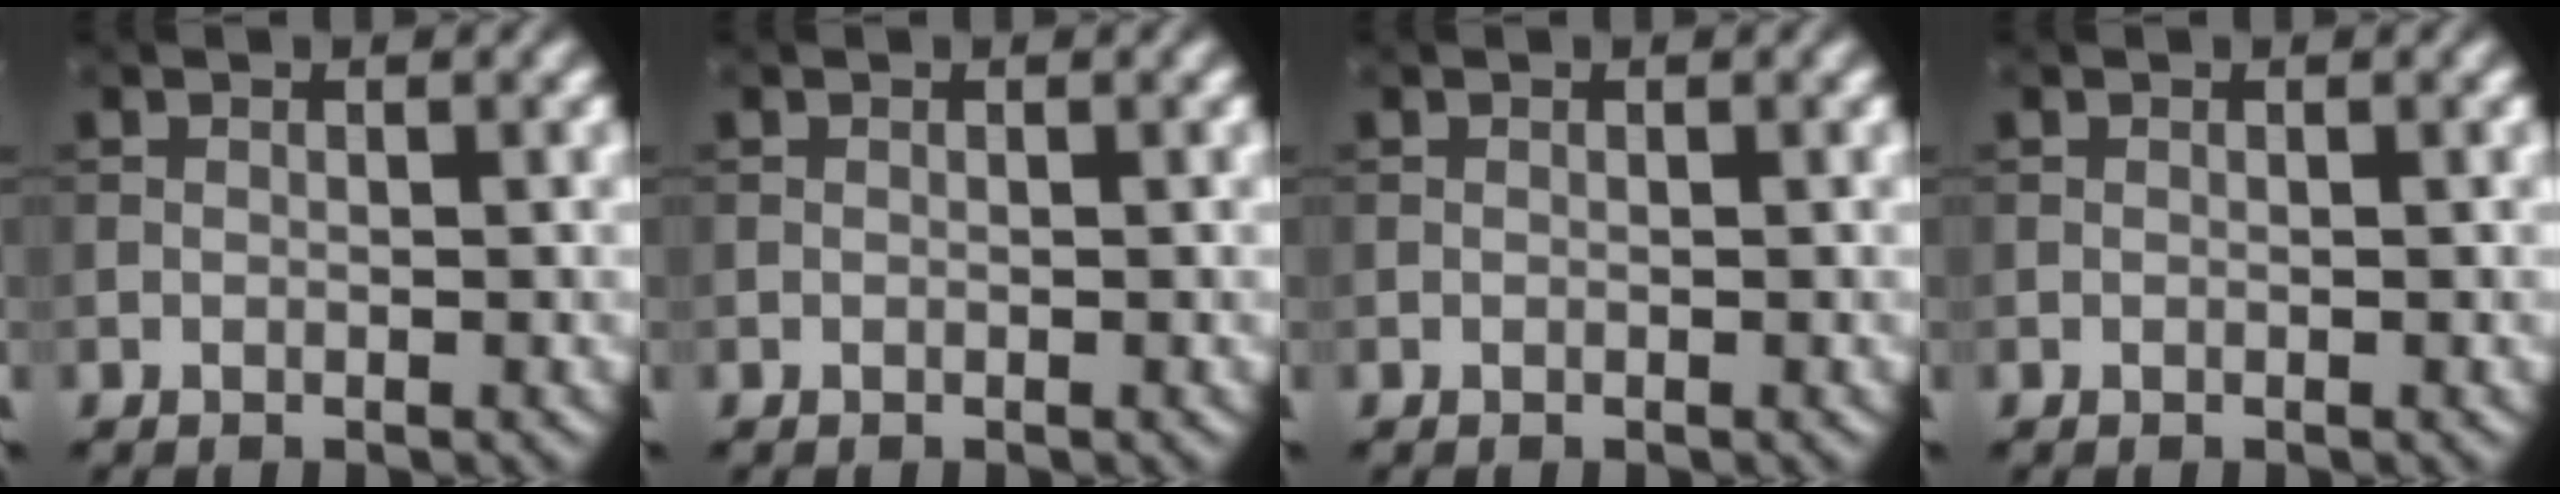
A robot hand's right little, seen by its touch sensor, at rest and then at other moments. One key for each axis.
{"total": 0.0}
{"total": 0.0}
{"total": 0.0}